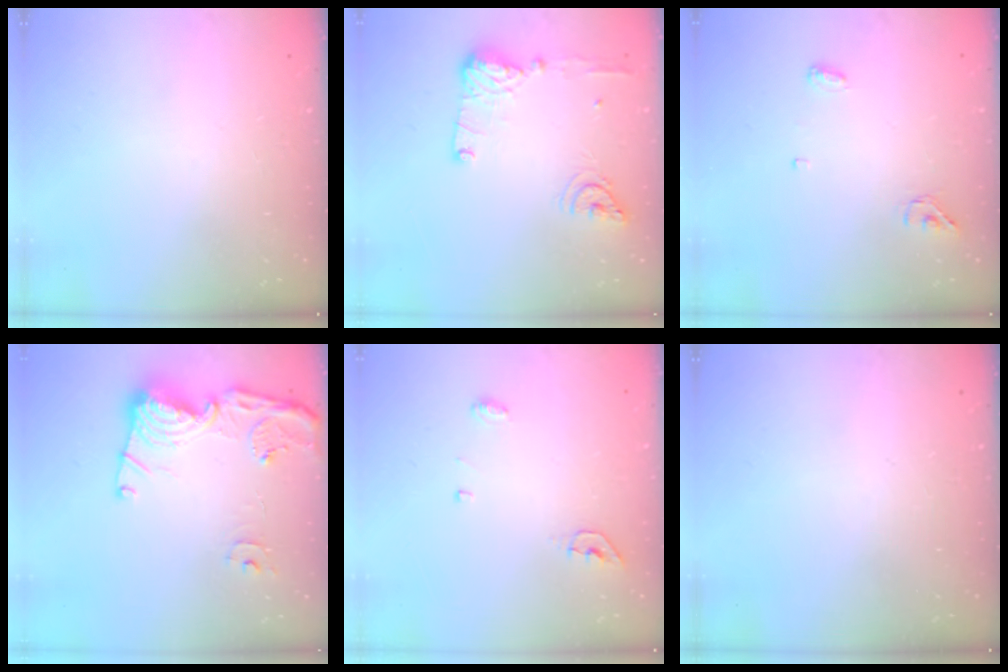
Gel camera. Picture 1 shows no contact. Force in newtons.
{"total": 12.7, "press": 12.4, "slide": 2.7}
{"total": 4.4, "press": 4.3, "slide": 0.9}
{"total": 16.3, "press": 16.2, "slide": 1.5}
{"total": 4.5, "press": 4.2, "slide": 1.5}
{"total": 0.0}